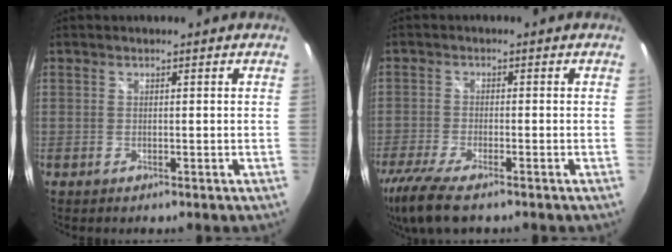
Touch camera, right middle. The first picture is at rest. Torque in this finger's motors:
{"motor_torque": [1.10, -1.03, 0.12, 0.10]}